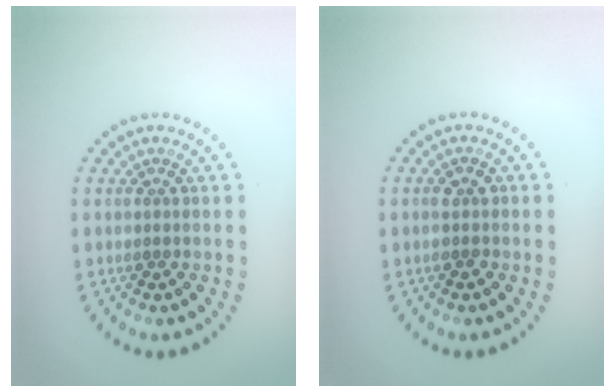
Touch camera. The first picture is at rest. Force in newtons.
{"total": 1.4, "press": 1.4, "slide": 0.4}